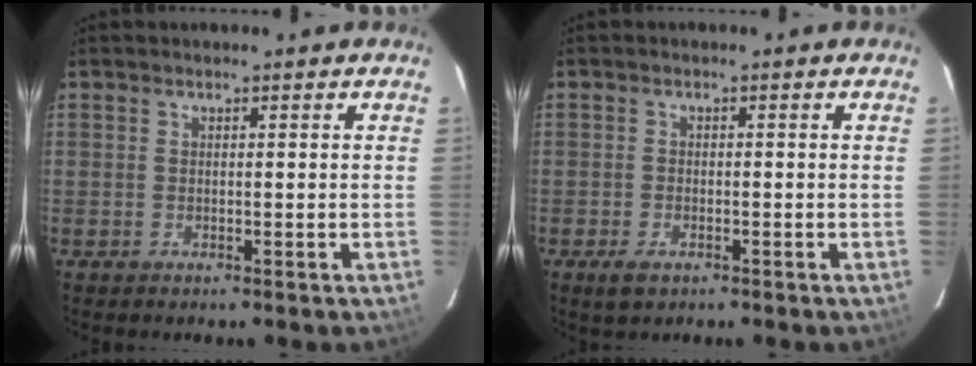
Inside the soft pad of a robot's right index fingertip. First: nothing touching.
{"total": 3.0, "force": [-1.8, 1.5, 1.8], "torque": [-0.039, -0.007, -0.032]}